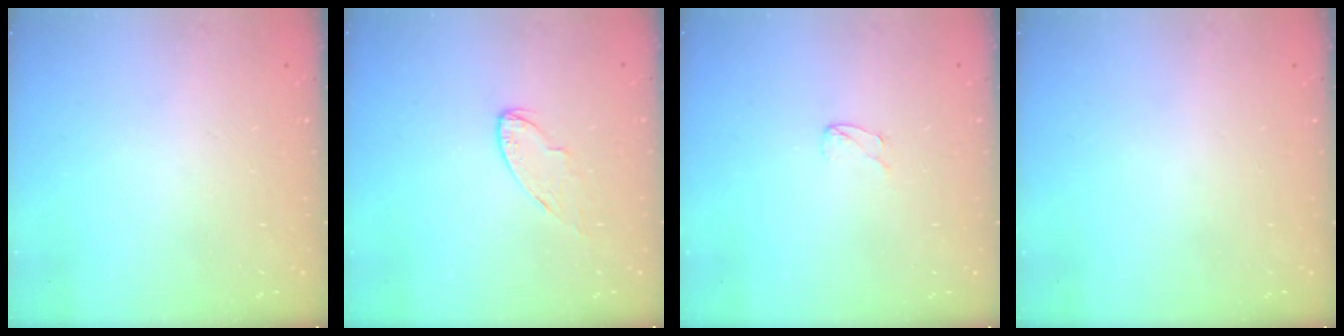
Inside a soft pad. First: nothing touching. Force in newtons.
{"total": 4.9, "press": 4.9, "slide": 0.6}
{"total": 3.0, "press": 3.0, "slide": 0.3}
{"total": 0.0}